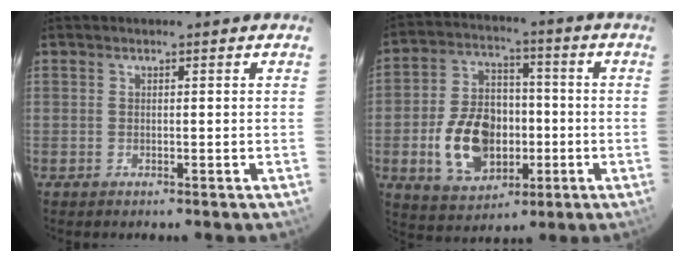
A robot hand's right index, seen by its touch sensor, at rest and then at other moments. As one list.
[{"total": 14.9, "force": [-3.6, 10.3, 10.2], "torque": [-0.219, 0.016, -0.046]}]